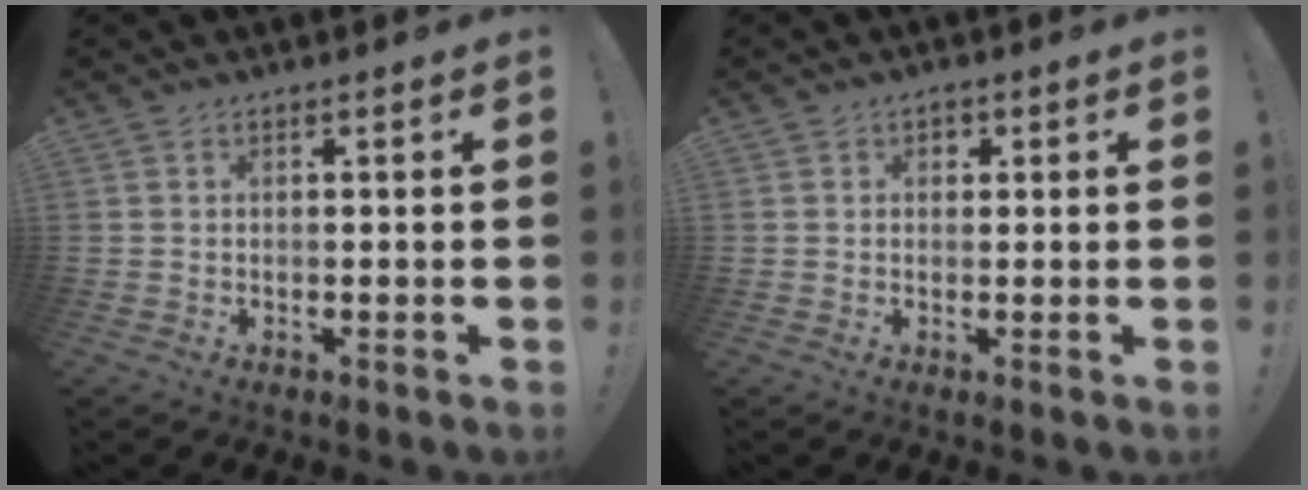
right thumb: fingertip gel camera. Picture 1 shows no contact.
{"total": 1.7, "force": [0.4, 1.6, 0.6], "torque": [-0.004, 0.000, 0.004]}